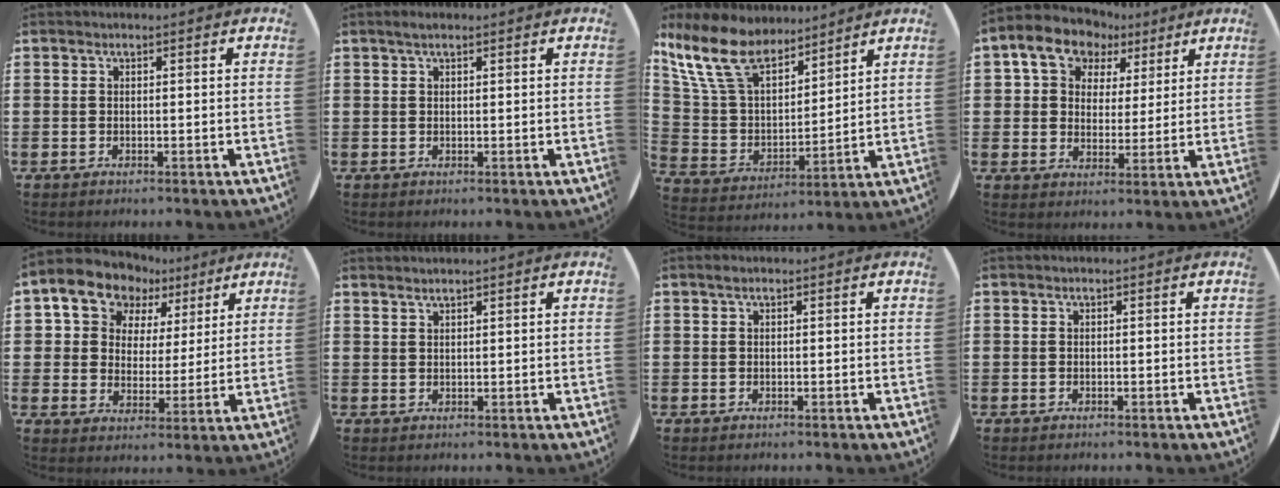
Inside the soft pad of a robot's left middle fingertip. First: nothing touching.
{"total": 1.0, "force": [0.7, 0.3, 0.6], "torque": [-0.011, 0.006, 0.011]}
{"total": 12.5, "force": [10.0, 5.0, 5.5], "torque": [-0.154, -0.038, 0.188]}
{"total": 8.2, "force": [5.4, 5.7, 2.2], "torque": [-0.063, -0.008, 0.097]}
{"total": 9.1, "force": [6.8, 5.9, 1.4], "torque": [-0.063, -0.032, 0.124]}
{"total": 1.1, "force": [1.0, -0.2, -0.2], "torque": [0.004, -0.002, 0.020]}
{"total": 0.6, "force": [0.4, 0.3, 0.3], "torque": [-0.006, 0.005, 0.006]}
{"total": 0.0}